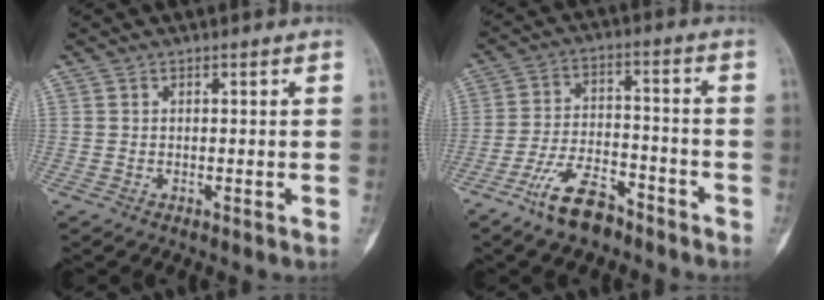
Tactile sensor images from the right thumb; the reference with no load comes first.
{"total": 10.5, "force": [-7.6, 4.5, 5.7], "torque": [-0.097, 0.051, -0.143]}